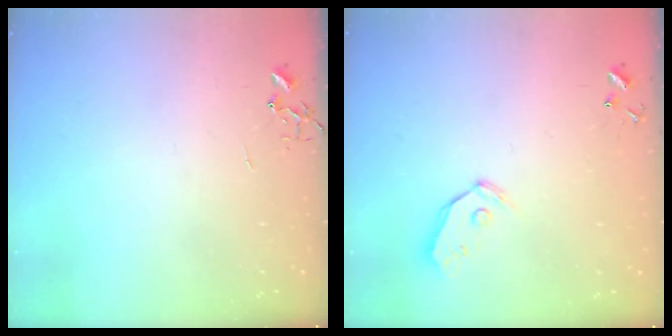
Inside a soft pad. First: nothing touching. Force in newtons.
{"total": 6.3, "press": 6.3, "slide": 0.7}